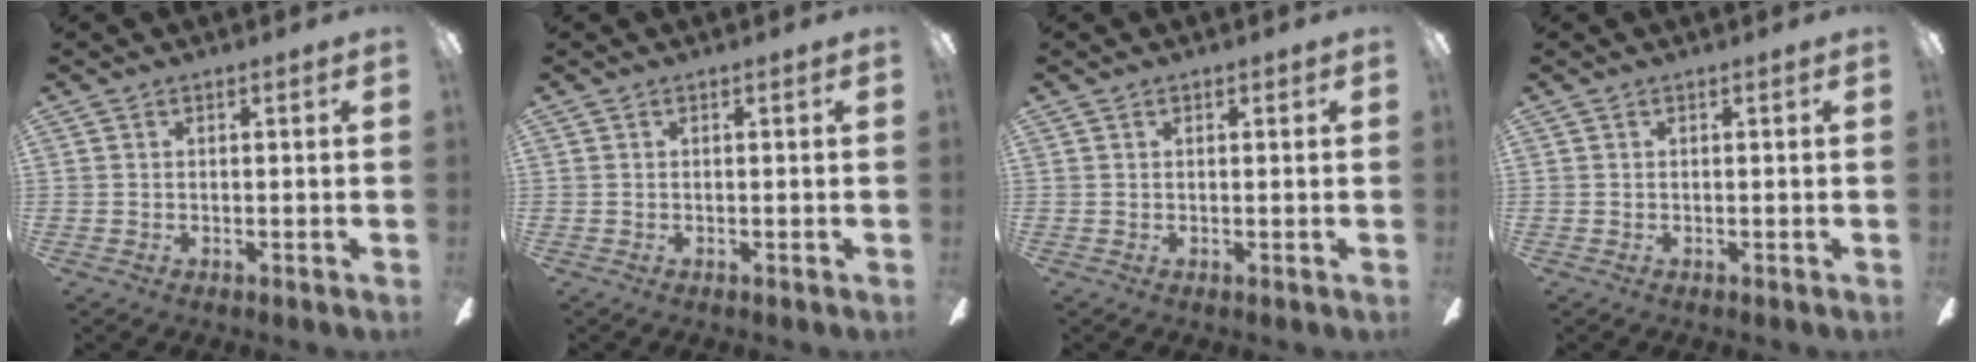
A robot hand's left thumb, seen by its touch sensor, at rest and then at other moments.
{"total": 0.0}
{"total": 0.6, "force": [0.3, 0.5, 0.3], "torque": [-0.005, 0.005, 0.004]}
{"total": 0.0}